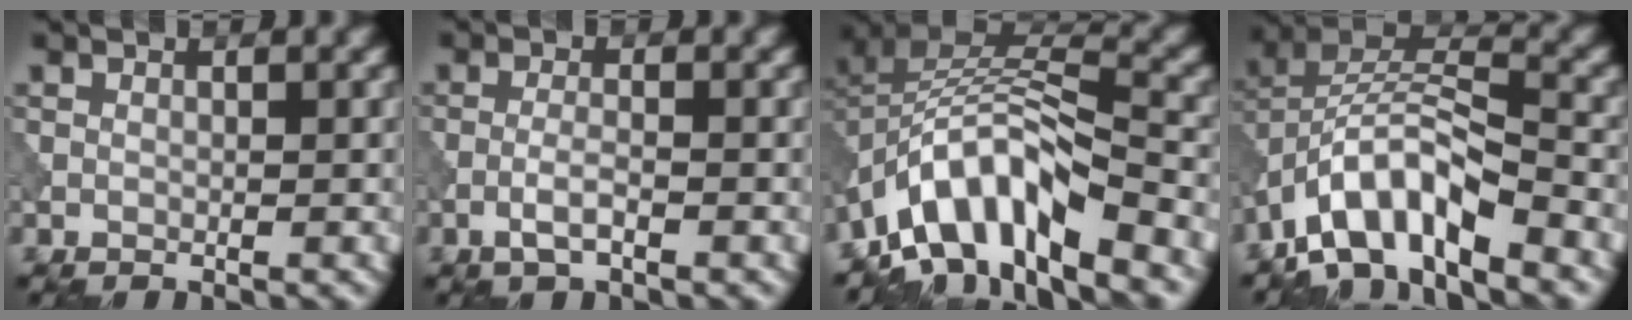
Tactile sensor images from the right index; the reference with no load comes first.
{"total": 1.9, "force": [-1.0, 0.4, 1.6], "torque": [-0.033, 0.004, -0.024]}
{"total": 10.5, "force": [-6.3, 4.1, 7.4], "torque": [-0.118, 0.006, -0.129]}
{"total": 8.2, "force": [-5.3, 2.8, 5.6], "torque": [-0.094, 0.012, -0.108]}